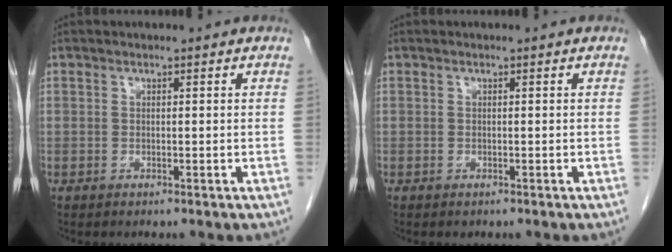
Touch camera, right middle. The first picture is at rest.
{"total": 0.0}